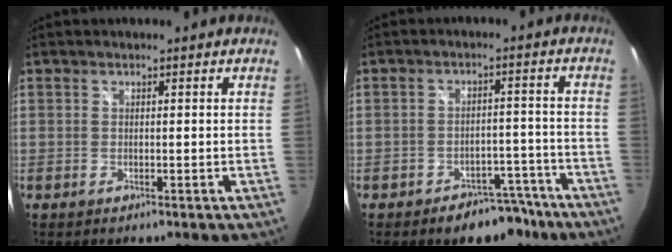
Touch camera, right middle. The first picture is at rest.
{"total": 7.5, "force": [-5.8, 4.3, 2.3], "torque": [-0.037, 0.031, -0.061]}